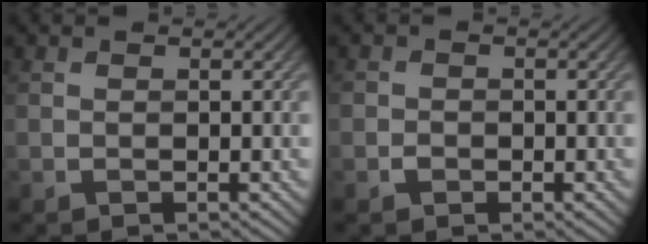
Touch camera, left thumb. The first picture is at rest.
{"total": 1.1, "force": [-0.5, 0.9, 0.3], "torque": [-0.001, -0.001, -0.012]}